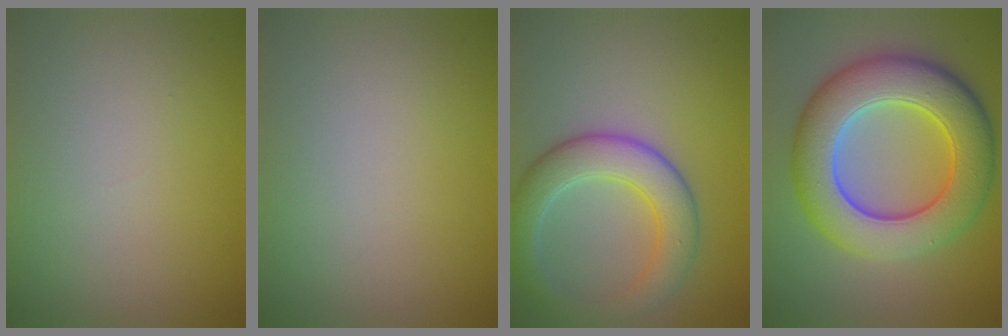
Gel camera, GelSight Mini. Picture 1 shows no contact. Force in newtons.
{"total": 0.0}
{"total": 5.8, "press": 5.7, "slide": 0.3}
{"total": 10.3, "press": 10.3, "slide": 0.3}